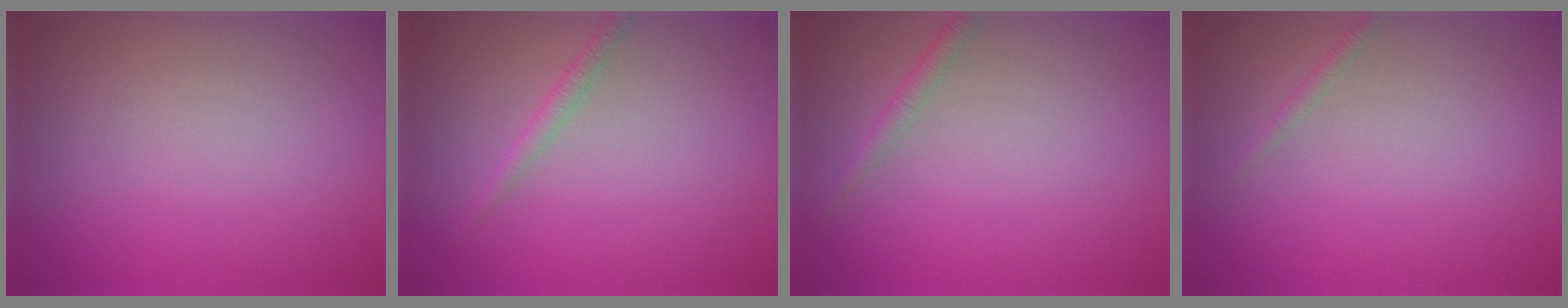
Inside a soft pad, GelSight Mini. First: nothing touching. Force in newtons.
{"total": 1.2, "press": 1.2, "slide": 0.0}
{"total": 1.3, "press": 1.3, "slide": 0.1}
{"total": 0.7, "press": 0.7, "slide": 0.0}